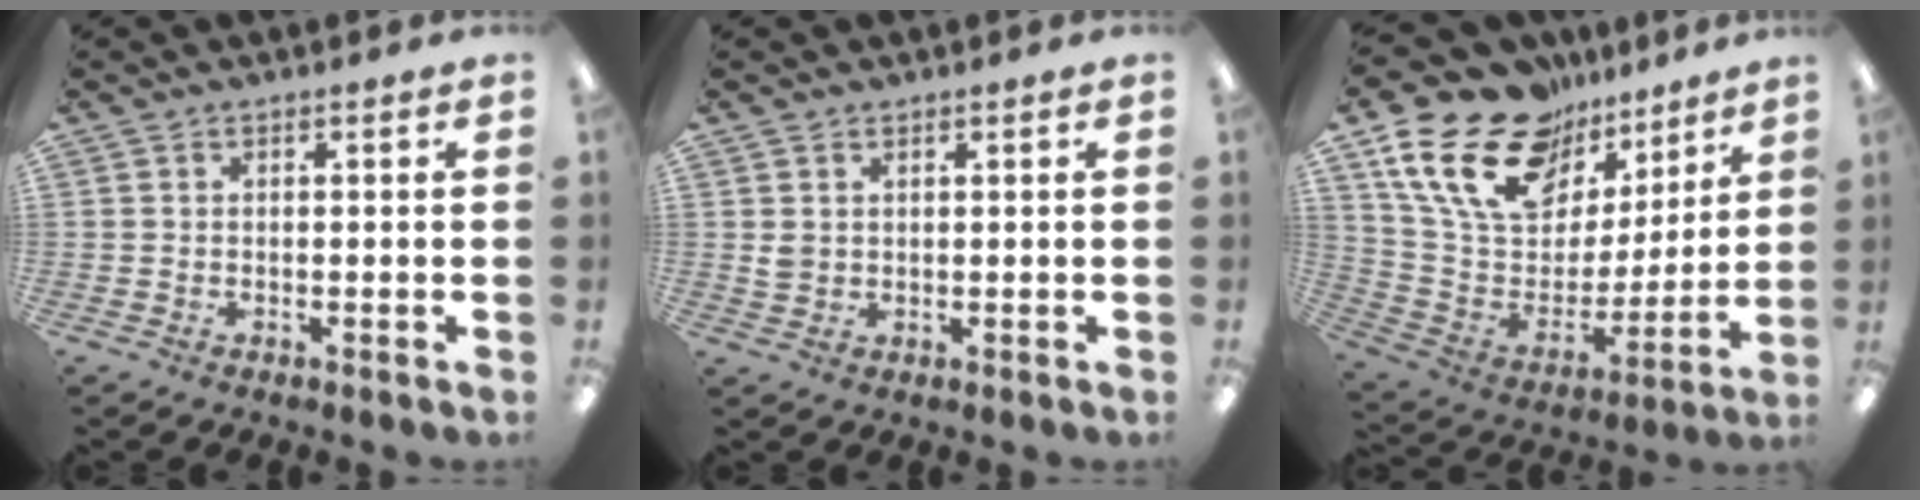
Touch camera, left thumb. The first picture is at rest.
{"total": 2.1, "force": [0.9, 1.7, 0.7], "torque": [-0.009, -0.001, 0.016]}
{"total": 21.1, "force": [13.8, 12.4, 10.1], "torque": [-0.187, -0.075, 0.257]}